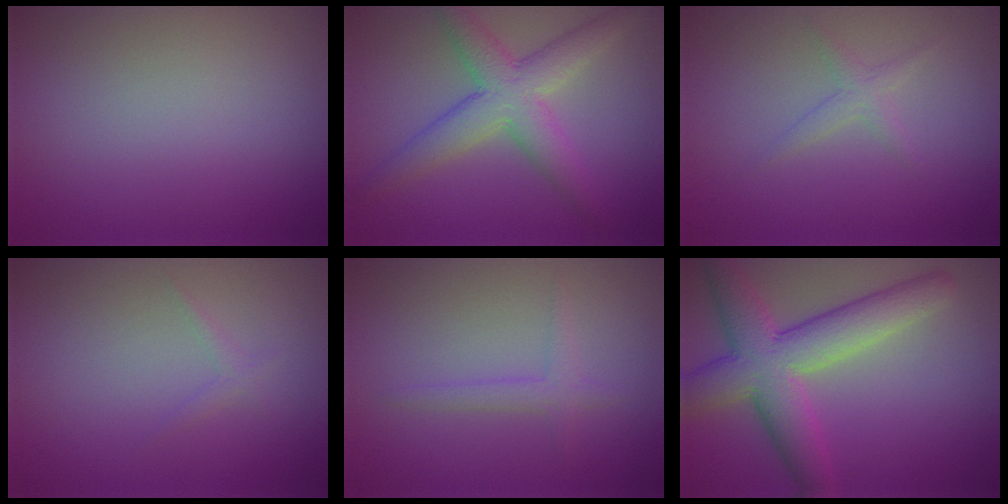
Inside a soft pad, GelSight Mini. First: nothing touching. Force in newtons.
{"total": 5.3, "press": 5.3, "slide": 0.1}
{"total": 1.3, "press": 1.3, "slide": 0.1}
{"total": 0.7, "press": 0.7, "slide": 0.0}
{"total": 1.5, "press": 1.5, "slide": 0.0}
{"total": 7.4, "press": 7.3, "slide": 0.2}